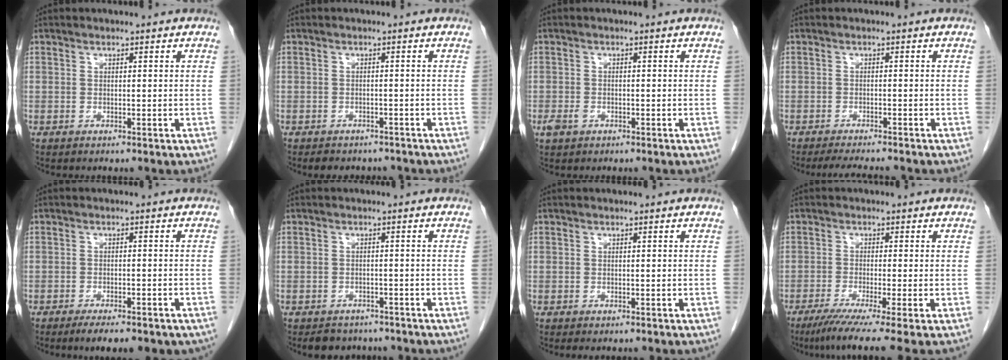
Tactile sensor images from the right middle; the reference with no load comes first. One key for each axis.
{"total": 5.3, "fx": -4.6, "fy": 2.3, "fz": 1.2, "tx": -0.011, "ty": 0.005, "tz": -0.054}
{"total": 1.9, "fx": -0.9, "fy": 1.2, "fz": 1.0, "tx": -0.021, "ty": 0.002, "tz": -0.012}
{"total": 5.6, "fx": -5.1, "fy": 0.4, "fz": 2.3, "tx": -0.029, "ty": -0.014, "tz": -0.077}
{"total": 7.1, "fx": -5.3, "fy": 2.1, "fz": 4.3, "tx": -0.049, "ty": -0.008, "tz": -0.065}
{"total": 4.6, "fx": -4.0, "fy": 2.3, "fz": 0.6, "tx": -0.005, "ty": 0.005, "tz": -0.052}
{"total": 0.7, "fx": -0.5, "fy": 0.4, "fz": 0.3, "tx": -0.005, "ty": 0.000, "tz": -0.004}
{"total": 8.6, "fx": -6.4, "fy": -1.4, "fz": 5.7, "tx": -0.079, "ty": -0.029, "tz": -0.099}